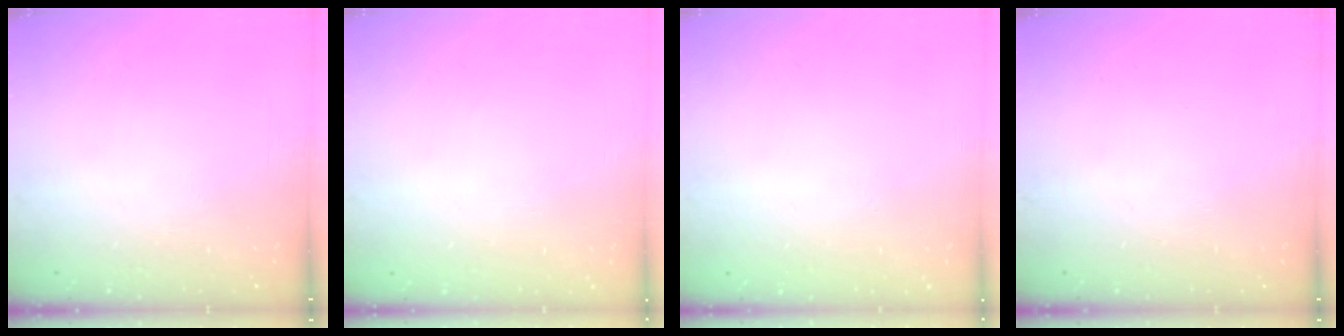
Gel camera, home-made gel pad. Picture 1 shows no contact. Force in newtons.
{"total": 0.0}
{"total": 0.0}
{"total": 0.0}